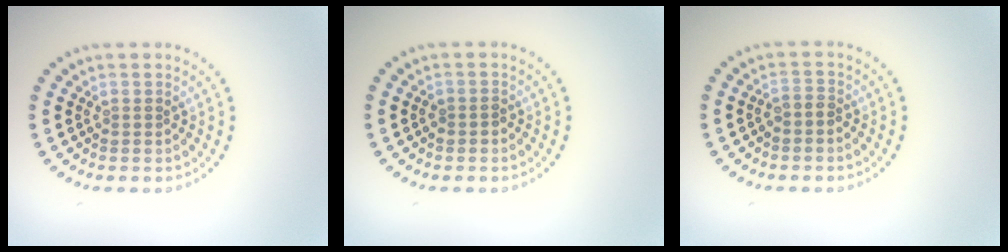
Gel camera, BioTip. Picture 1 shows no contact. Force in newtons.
{"total": 0.9, "press": 0.8, "slide": 0.4}
{"total": 1.0, "press": 0.7, "slide": 0.7}